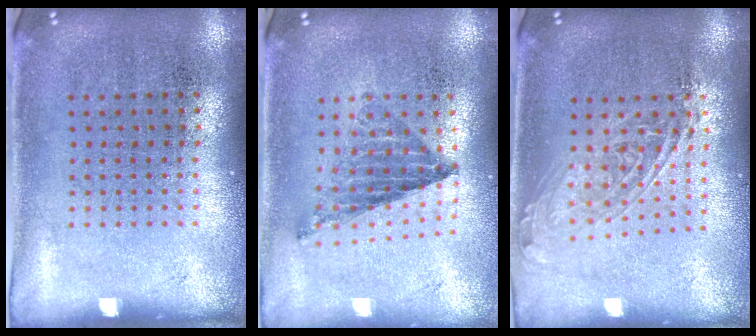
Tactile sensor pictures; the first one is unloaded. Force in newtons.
{"total": 0.9, "press": 0.9, "slide": 0.0}
{"total": 1.7, "press": 1.4, "slide": 0.9}